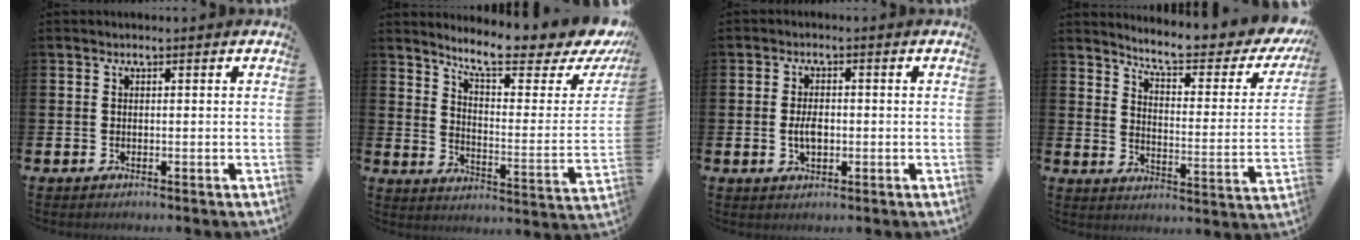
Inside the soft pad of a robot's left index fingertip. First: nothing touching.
{"total": 9.4, "force": [8.1, 1.4, 4.6], "torque": [-0.100, -0.061, 0.130]}
{"total": 3.2, "force": [-0.2, 1.8, 2.7], "torque": [-0.040, 0.000, -0.007]}
{"total": 6.7, "force": [6.0, 1.0, 2.9], "torque": [-0.069, -0.048, 0.093]}